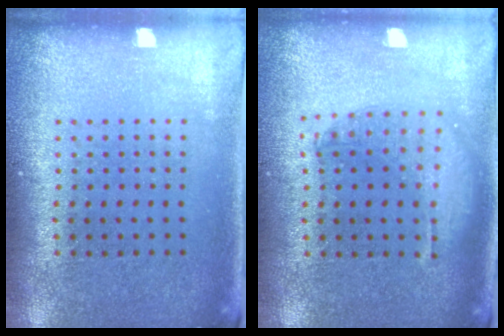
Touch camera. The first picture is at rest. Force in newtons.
{"total": 1.3, "press": 1.2, "slide": 0.4}